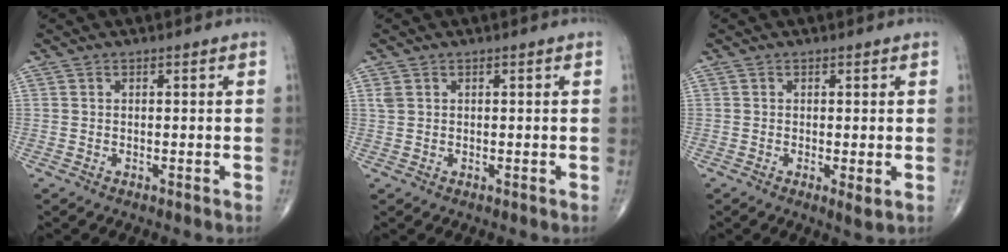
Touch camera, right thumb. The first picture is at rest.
{"total": 1.2, "force": [0.6, 0.8, 0.7], "torque": [-0.016, 0.007, 0.017]}
{"total": 2.0, "force": [-0.3, 0.4, 2.0], "torque": [-0.037, -0.009, -0.007]}